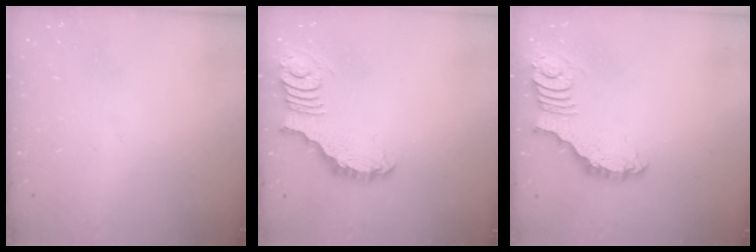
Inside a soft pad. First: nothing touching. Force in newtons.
{"total": 2.4, "press": 2.4, "slide": 0.3}
{"total": 3.0, "press": 3.0, "slide": 0.1}